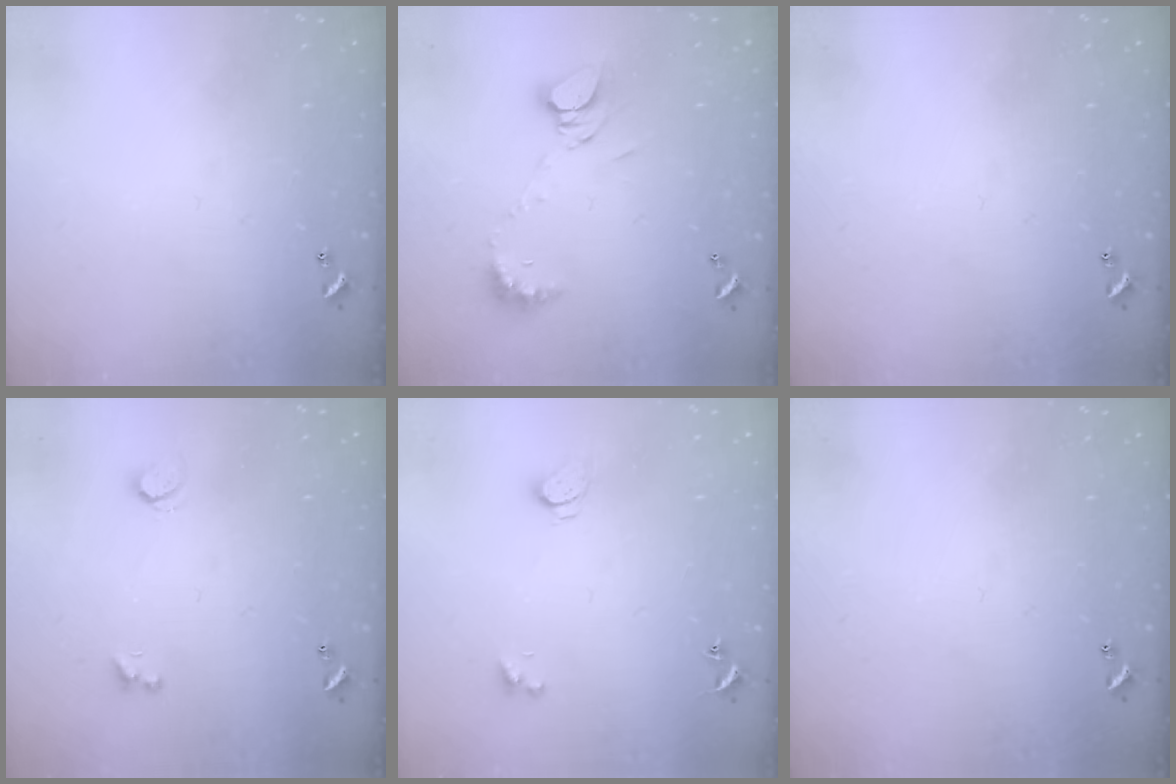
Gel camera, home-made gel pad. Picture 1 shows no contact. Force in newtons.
{"total": 8.3, "press": 8.2, "slide": 1.0}
{"total": 0.0}
{"total": 1.3, "press": 1.2, "slide": 0.4}
{"total": 2.9, "press": 2.9, "slide": 0.5}
{"total": 0.0}